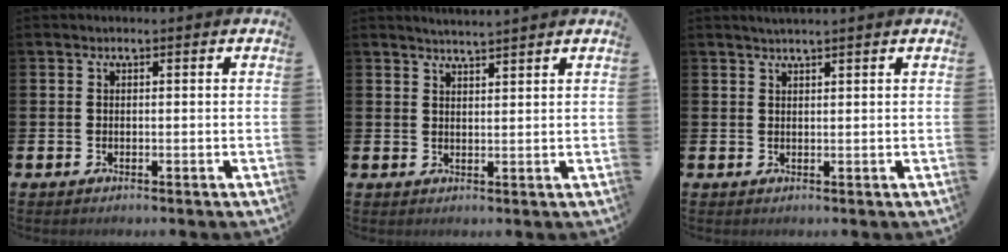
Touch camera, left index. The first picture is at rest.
{"total": 2.7, "force": [2.7, -0.4, 0.0], "torque": [-0.004, -0.013, 0.050]}
{"total": 1.4, "force": [1.3, -0.2, 0.5], "torque": [-0.008, -0.001, 0.023]}